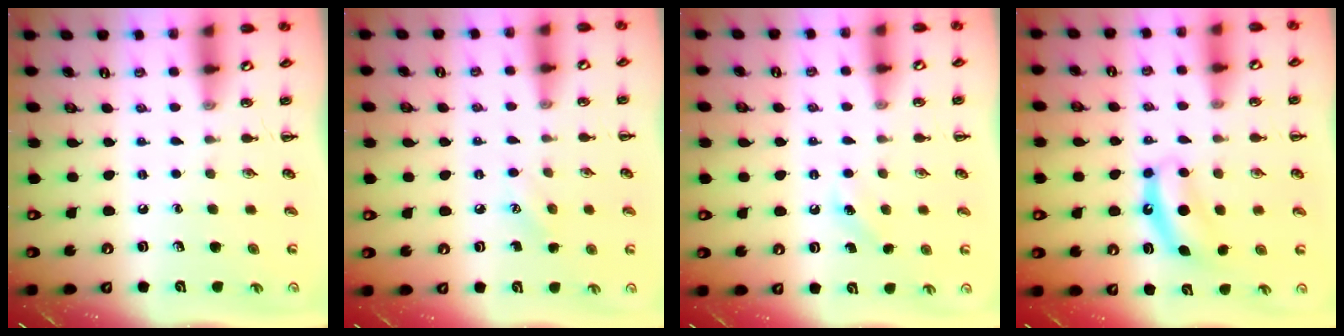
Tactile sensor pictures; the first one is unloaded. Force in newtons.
{"total": 6.0, "press": 5.8, "slide": 1.6}
{"total": 4.7, "press": 4.5, "slide": 1.1}
{"total": 6.4, "press": 6.4, "slide": 1.0}